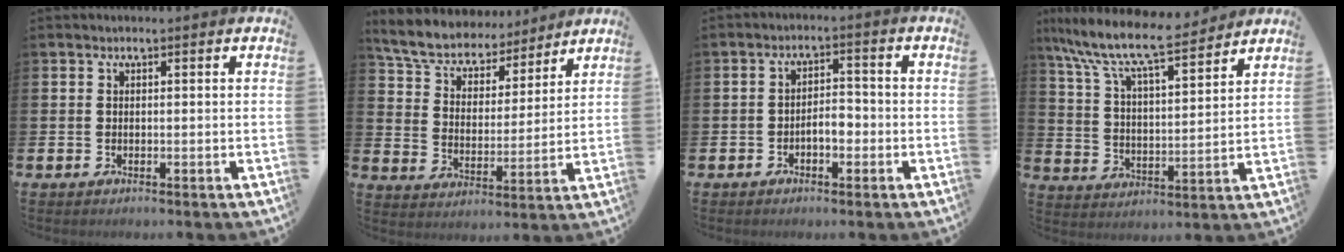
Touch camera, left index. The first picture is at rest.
{"total": 7.5, "force": [7.1, 2.3, 1.1], "torque": [-0.067, -0.047, 0.127]}
{"total": 2.3, "force": [-1.2, 1.6, 1.2], "torque": [-0.023, 0.008, -0.028]}
{"total": 10.2, "force": [9.0, 1.6, 4.5], "torque": [-0.130, -0.054, 0.155]}